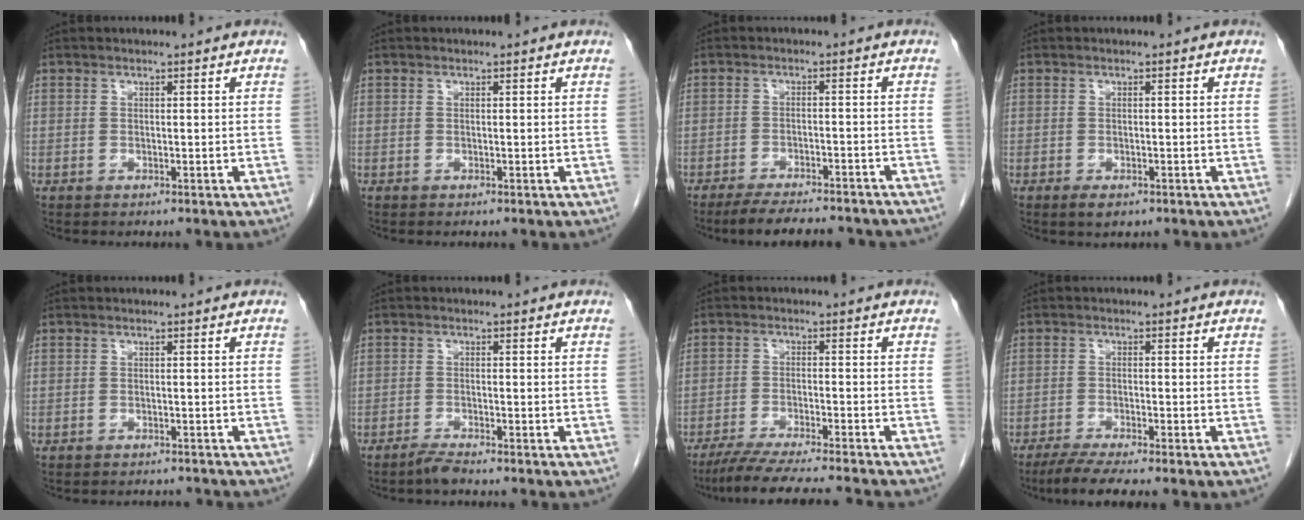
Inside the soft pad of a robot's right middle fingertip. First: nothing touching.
{"total": 0.0}
{"total": 13.6, "force": [-12.2, 2.4, 5.5], "torque": [-0.079, -0.008, -0.158]}
{"total": 1.9, "force": [-1.1, 0.9, 1.3], "torque": [-0.025, -0.001, -0.011]}
{"total": 3.7, "force": [-3.5, 0.9, 0.5], "torque": [-0.003, -0.004, -0.043]}
{"total": 1.8, "force": [-1.7, -0.1, 0.7], "torque": [-0.019, -0.004, -0.034]}
{"total": 12.3, "force": [-10.8, -0.5, 5.7], "torque": [-0.073, -0.023, -0.168]}
{"total": 5.6, "force": [-4.4, 0.0, 3.5], "torque": [-0.058, -0.013, -0.072]}